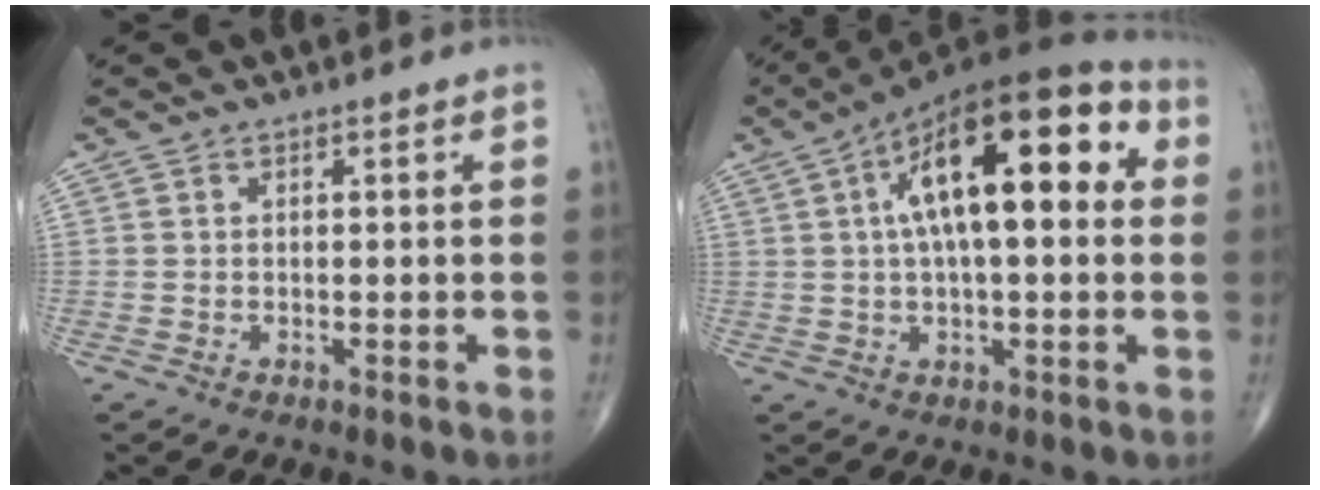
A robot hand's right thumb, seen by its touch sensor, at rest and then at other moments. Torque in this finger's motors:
{"motor_torque": [0.34, 4.66, 2.17, 0.52, 0.22]}